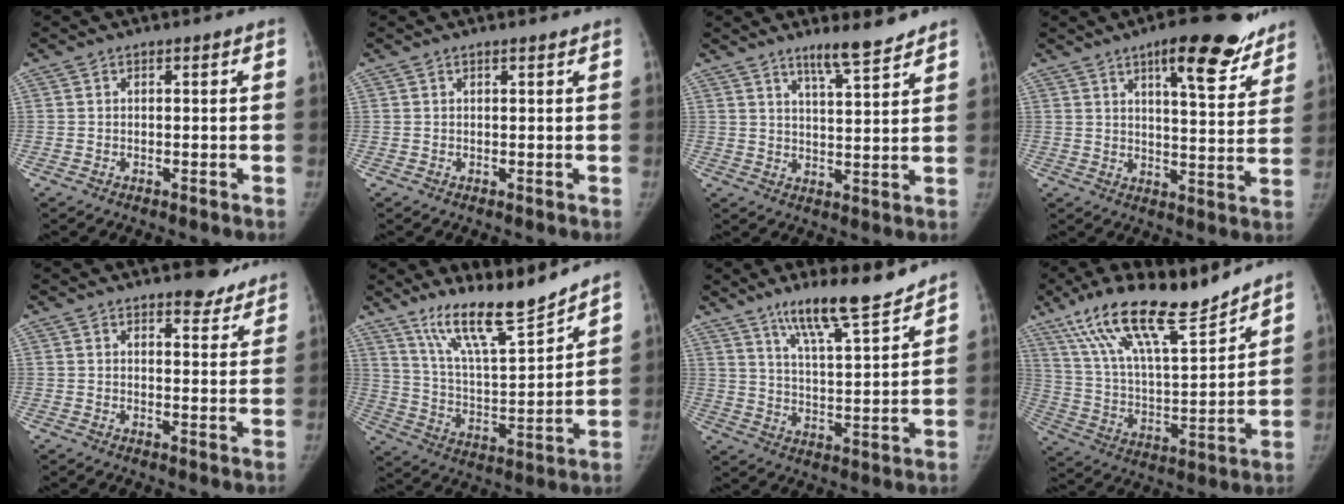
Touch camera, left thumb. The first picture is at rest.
{"total": 0.9, "force": [0.7, 0.1, 0.5], "torque": [-0.008, -0.003, 0.012]}
{"total": 6.4, "force": [5.3, 0.7, 3.6], "torque": [-0.051, -0.040, 0.085]}
{"total": 15.2, "force": [10.0, 4.5, 10.5], "torque": [-0.106, -0.047, 0.141]}
{"total": 6.1, "force": [5.1, 2.3, 2.4], "torque": [-0.001, -0.032, 0.063]}
{"total": 14.9, "force": [12.3, 1.8, 8.2], "torque": [-0.125, -0.082, 0.227]}
{"total": 12.9, "force": [10.1, 1.9, 7.8], "torque": [-0.115, -0.067, 0.173]}
{"total": 20.8, "force": [15.6, 4.8, 12.9], "torque": [-0.205, -0.067, 0.284]}